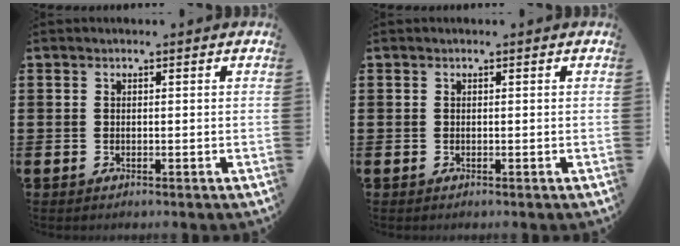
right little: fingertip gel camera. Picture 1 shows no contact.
{"total": 0.0}